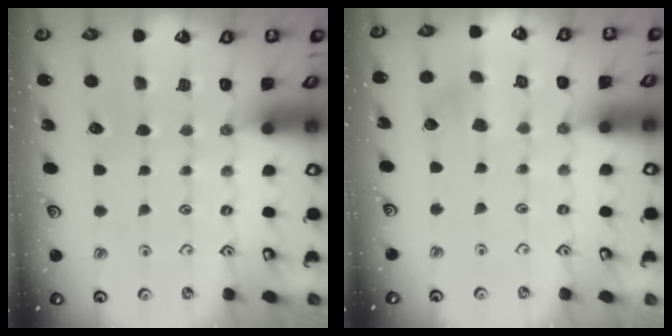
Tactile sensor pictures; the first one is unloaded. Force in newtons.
{"total": 3.2, "press": 3.1, "slide": 0.5}